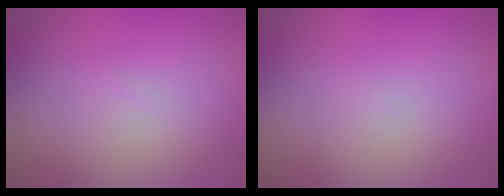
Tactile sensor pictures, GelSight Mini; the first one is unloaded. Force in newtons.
{"total": 0.0}